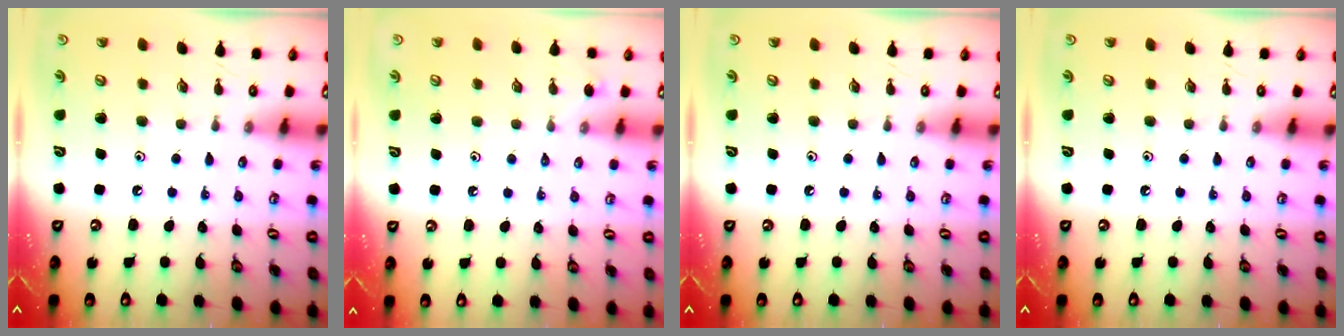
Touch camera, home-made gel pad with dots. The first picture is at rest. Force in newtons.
{"total": 3.6, "press": 3.6, "slide": 0.7}
{"total": 0.0}
{"total": 0.0}